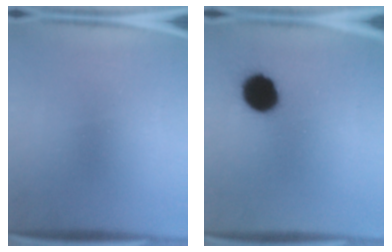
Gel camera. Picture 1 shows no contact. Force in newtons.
{"total": 11.5}